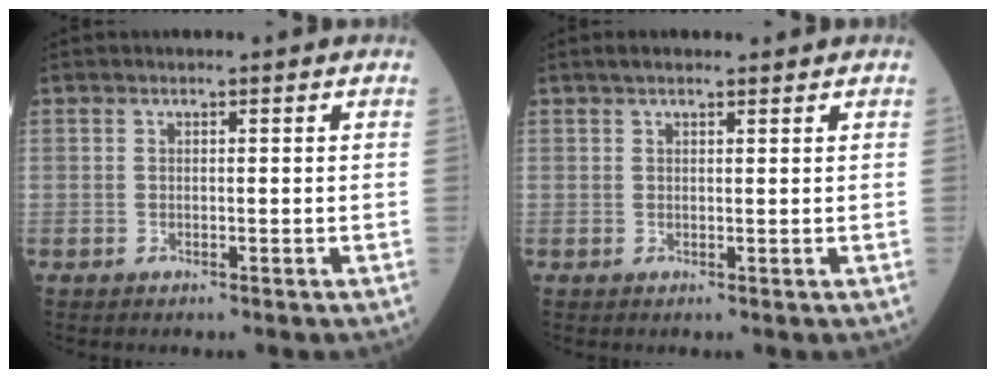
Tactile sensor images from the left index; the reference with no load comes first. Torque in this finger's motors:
{"motor_torque": [0.02, 0.10, 0.03, 0.00]}